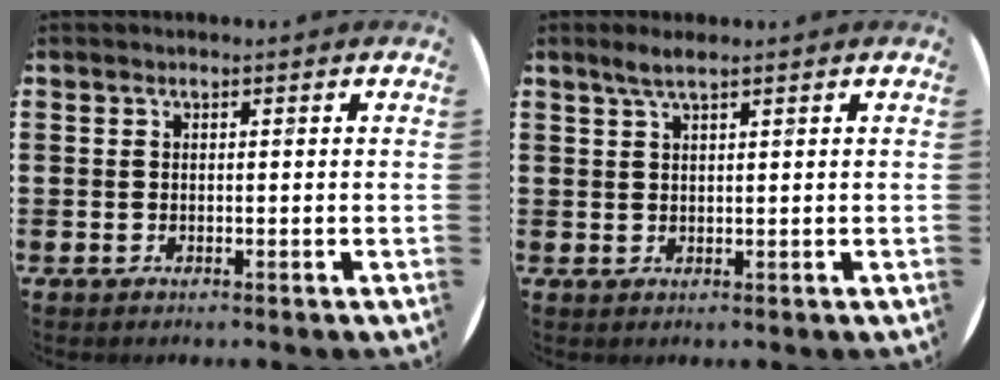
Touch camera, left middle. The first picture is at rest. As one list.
[{"total": 2.3, "force": [1.7, 0.1, 1.6], "torque": [-0.032, 0.003, 0.030]}]